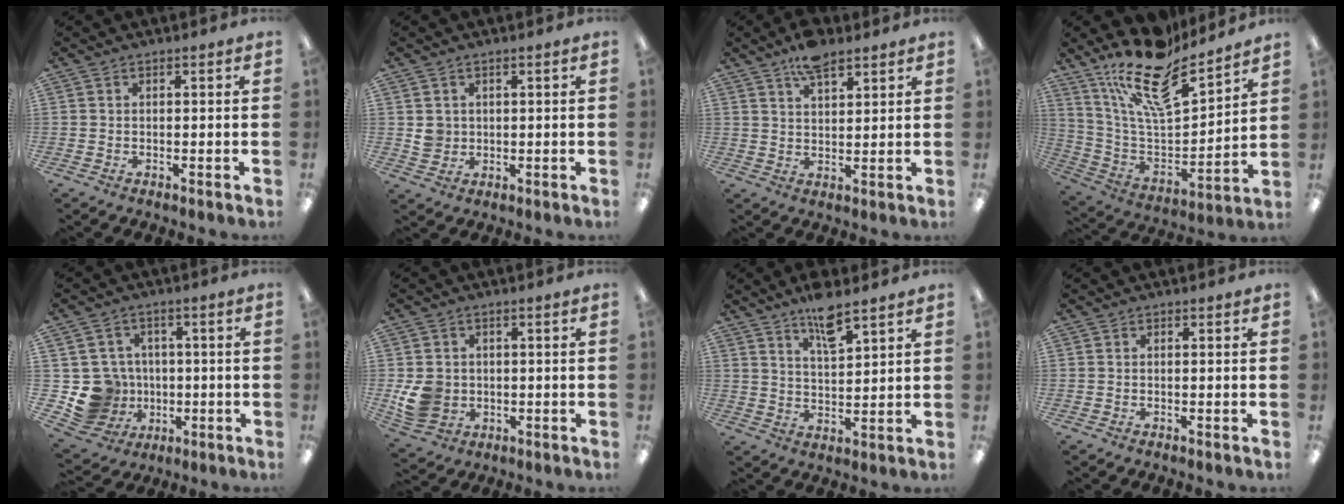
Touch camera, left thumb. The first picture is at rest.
{"total": 3.4, "force": [1.0, 3.2, 0.7], "torque": [-0.011, 0.001, 0.019]}
{"total": 6.6, "force": [5.1, 2.4, 3.4], "torque": [-0.052, -0.025, 0.088]}
{"total": 19.2, "force": [15.0, 6.4, 10.1], "torque": [-0.188, -0.107, 0.264]}
{"total": 11.1, "force": [-1.3, 10.8, 2.4], "torque": [-0.081, 0.012, -0.007]}
{"total": 7.2, "force": [-0.3, 6.5, 3.1], "torque": [-0.065, 0.011, -0.001]}
{"total": 7.4, "force": [5.8, 1.8, 4.3], "torque": [-0.075, -0.032, 0.100]}
{"total": 0.0}